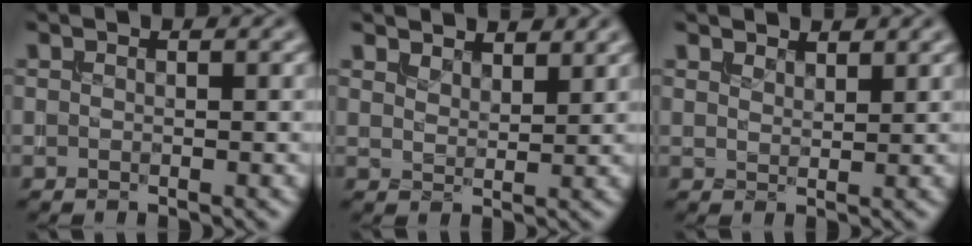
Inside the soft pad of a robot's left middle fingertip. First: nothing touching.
{"total": 3.5, "force": [3.3, 0.9, 0.9], "torque": [-0.024, -0.003, 0.057]}
{"total": 1.9, "force": [1.8, 0.4, 0.3], "torque": [-0.007, 0.006, 0.031]}